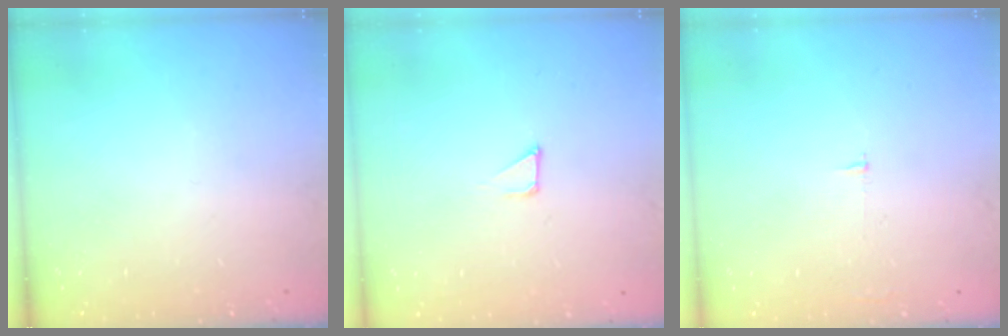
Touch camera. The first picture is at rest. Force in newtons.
{"total": 1.2, "press": 1.2, "slide": 0.0}
{"total": 2.5, "press": 2.5, "slide": 0.2}